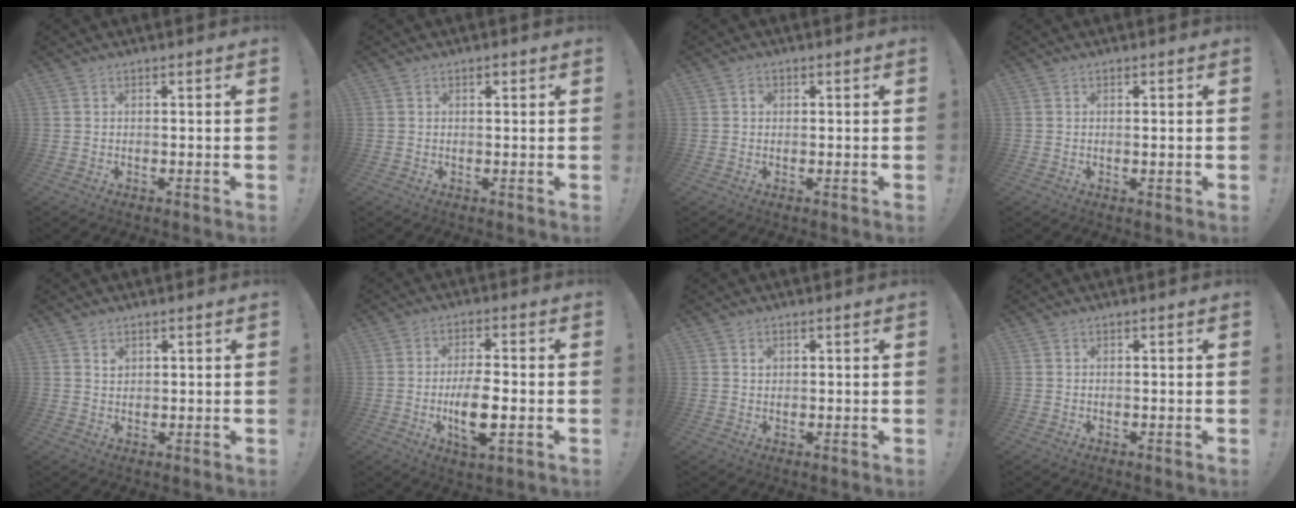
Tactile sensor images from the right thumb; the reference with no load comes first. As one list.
[{"total": 0.7, "force": [0.4, 0.5, 0.3], "torque": [0.002, -0.001, 0.005]}, {"total": 1.2, "force": [0.2, 1.1, 0.5], "torque": [-0.004, 0.002, 0.001]}, {"total": 0.8, "force": [0.2, -0.1, 0.7], "torque": [-0.010, -0.002, 0.003]}, {"total": 1.6, "force": [1.1, 1.1, 0.5], "torque": [0.004, -0.007, 0.018]}, {"total": 10.0, "force": [-2.3, 3.6, 9.0], "torque": [-0.177, -0.001, -0.041]}, {"total": 1.0, "force": [0.5, 0.8, 0.1], "torque": [0.011, -0.005, 0.006]}, {"total": 0.0}]